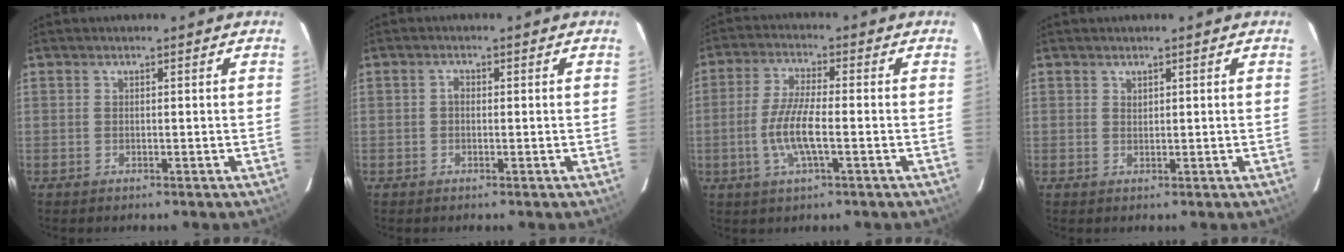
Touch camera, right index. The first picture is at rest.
{"total": 1.0, "force": [-0.1, 0.8, 0.6], "torque": [-0.011, 0.006, -0.004]}
{"total": 8.0, "force": [-2.0, 1.4, 7.6], "torque": [-0.156, -0.003, -0.042]}
{"total": 0.6, "force": [0.5, 0.3, 0.1], "torque": [-0.001, 0.001, 0.011]}